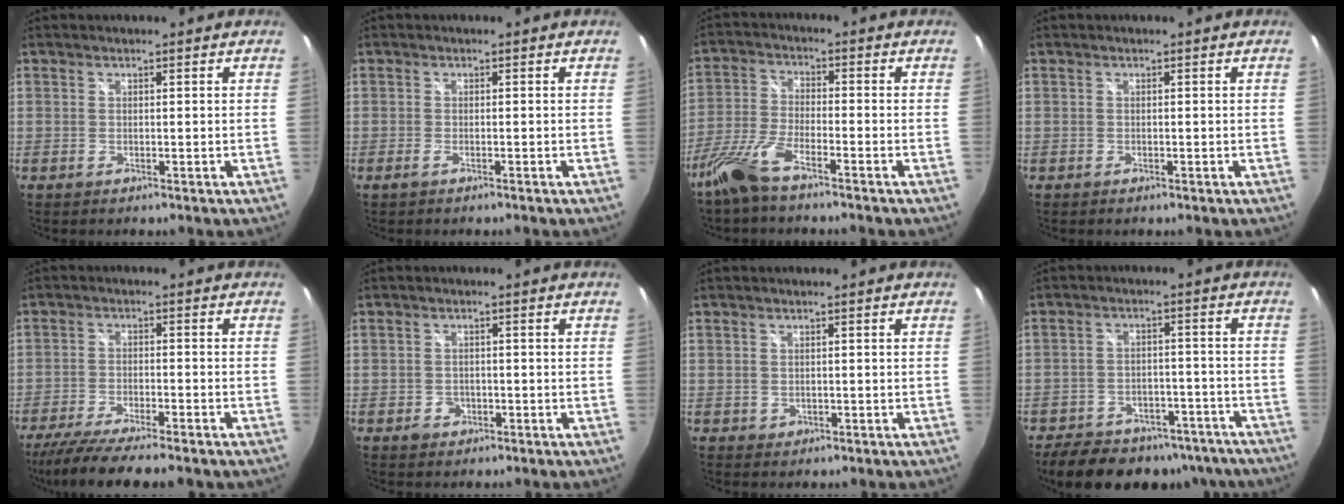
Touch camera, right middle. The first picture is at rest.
{"total": 1.2, "force": [-0.9, 0.2, 0.7], "torque": [-0.016, -0.002, -0.016]}
{"total": 8.0, "force": [-6.0, 1.6, 5.1], "torque": [-0.116, -0.007, -0.122]}
{"total": 0.0}
{"total": 12.9, "force": [-10.7, 1.6, 7.0], "torque": [-0.147, -0.037, -0.177]}
{"total": 2.4, "force": [-1.2, 2.0, 0.6], "torque": [-0.013, 0.001, -0.017]}
{"total": 1.1, "force": [-0.2, 1.0, 0.4], "torque": [-0.004, -0.002, -0.003]}
{"total": 20.7, "force": [-16.4, 9.7, 8.2], "torque": [-0.171, 0.016, -0.202]}